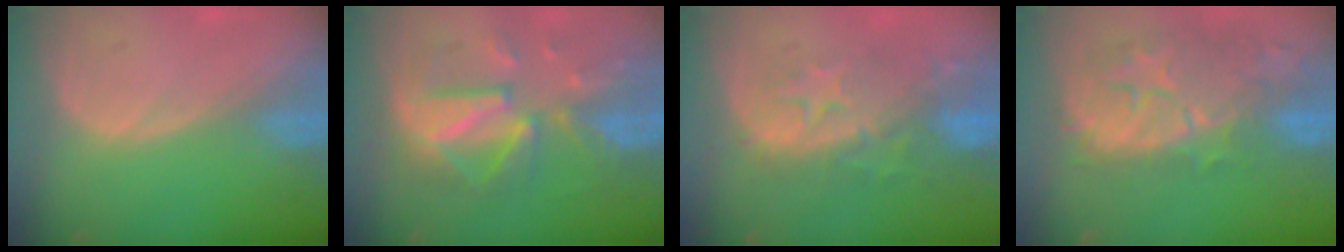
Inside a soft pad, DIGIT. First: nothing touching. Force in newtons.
{"total": 10.3, "press": 10.3, "slide": 0.8}
{"total": 10.1, "press": 8.8, "slide": 4.9}
{"total": 11.4, "press": 10.5, "slide": 4.5}